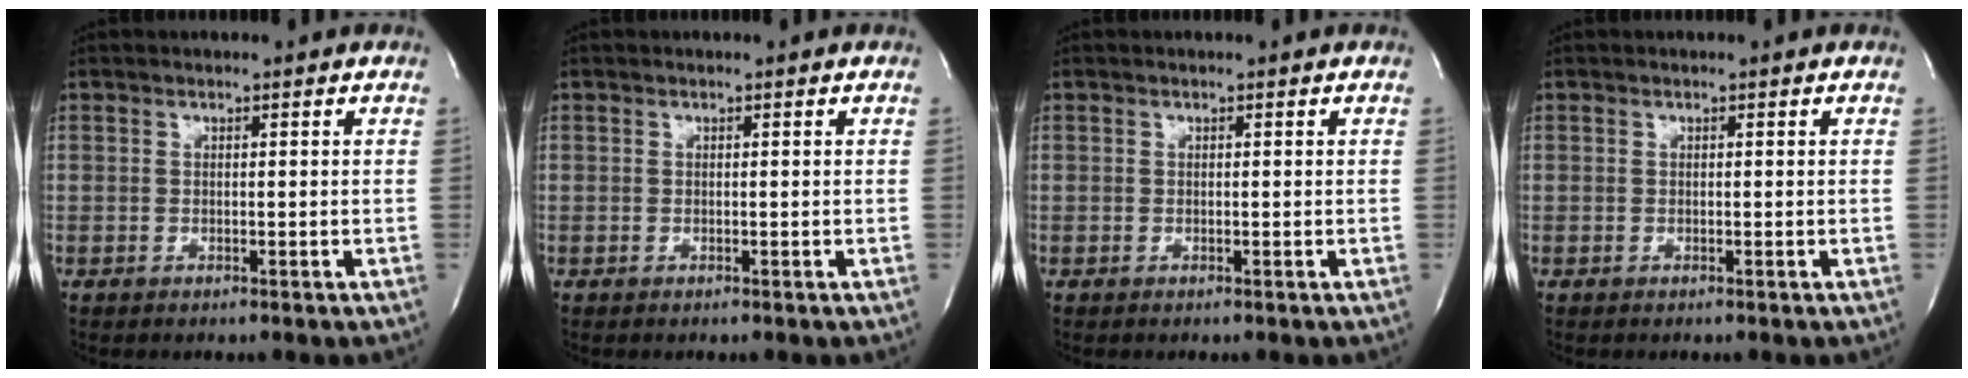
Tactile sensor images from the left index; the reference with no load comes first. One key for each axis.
{"total": 0.0}
{"total": 0.0}
{"total": 0.0}